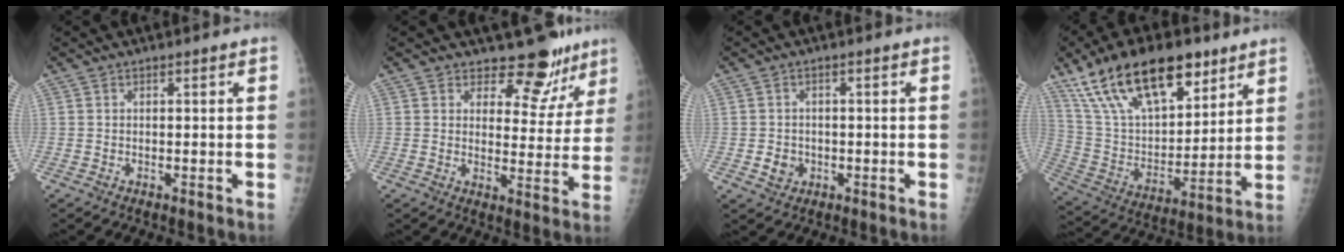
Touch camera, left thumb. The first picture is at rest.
{"total": 9.3, "force": [7.7, 4.8, 1.8], "torque": [0.016, -0.061, 0.091]}
{"total": 3.2, "force": [-0.8, 2.8, 1.2], "torque": [-0.010, 0.004, -0.008]}
{"total": 24.0, "force": [15.0, 11.0, 15.1], "torque": [-0.237, -0.035, 0.276]}